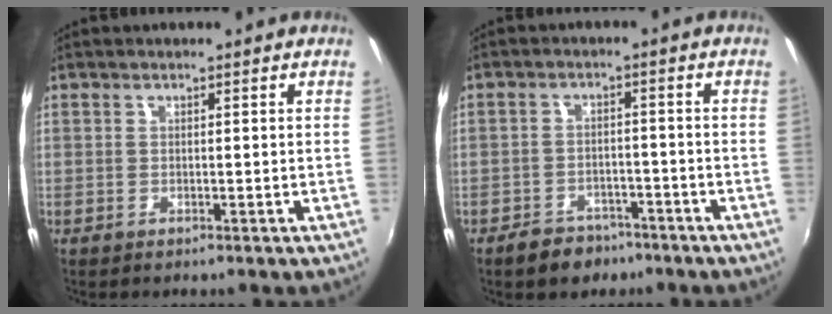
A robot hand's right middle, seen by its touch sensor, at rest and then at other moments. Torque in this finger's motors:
{"motor_torque": [0.47, -0.49, 0.22, 0.01]}